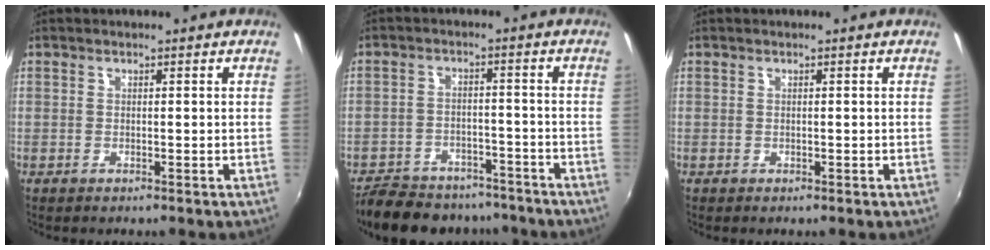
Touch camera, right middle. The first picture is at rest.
{"total": 15.7, "force": [-13.1, 6.6, 5.6], "torque": [-0.135, 0.007, -0.181]}
{"total": 0.0}